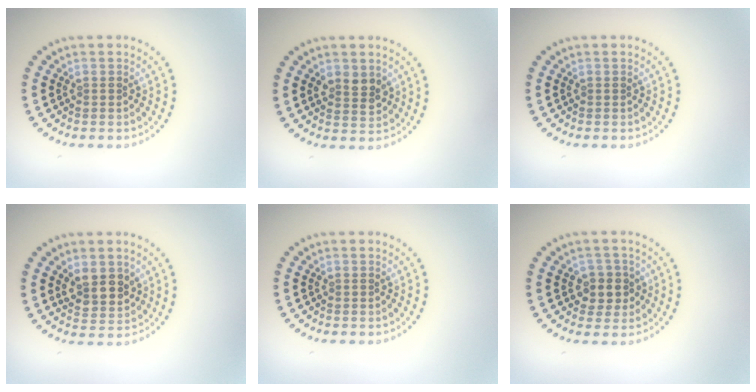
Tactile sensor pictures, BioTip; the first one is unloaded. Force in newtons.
{"total": 2.2, "press": 2.2, "slide": 0.4}
{"total": 0.0}
{"total": 2.8, "press": 2.6, "slide": 1.1}
{"total": 0.0}
{"total": 2.4, "press": 2.2, "slide": 0.9}